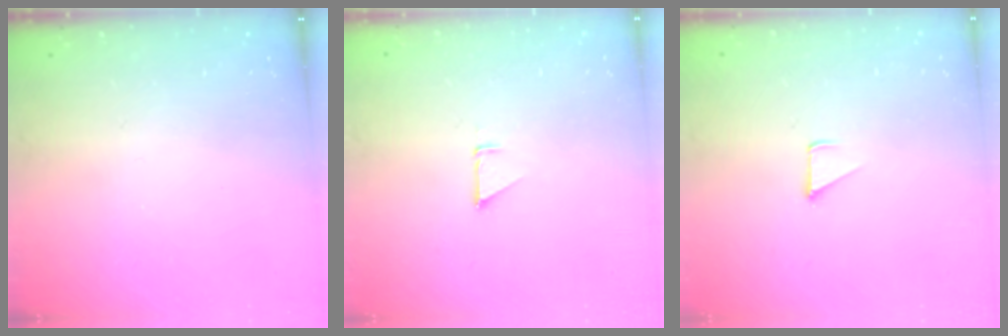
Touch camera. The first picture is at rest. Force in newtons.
{"total": 1.9, "press": 1.9, "slide": 0.0}
{"total": 1.7, "press": 1.7, "slide": 0.1}